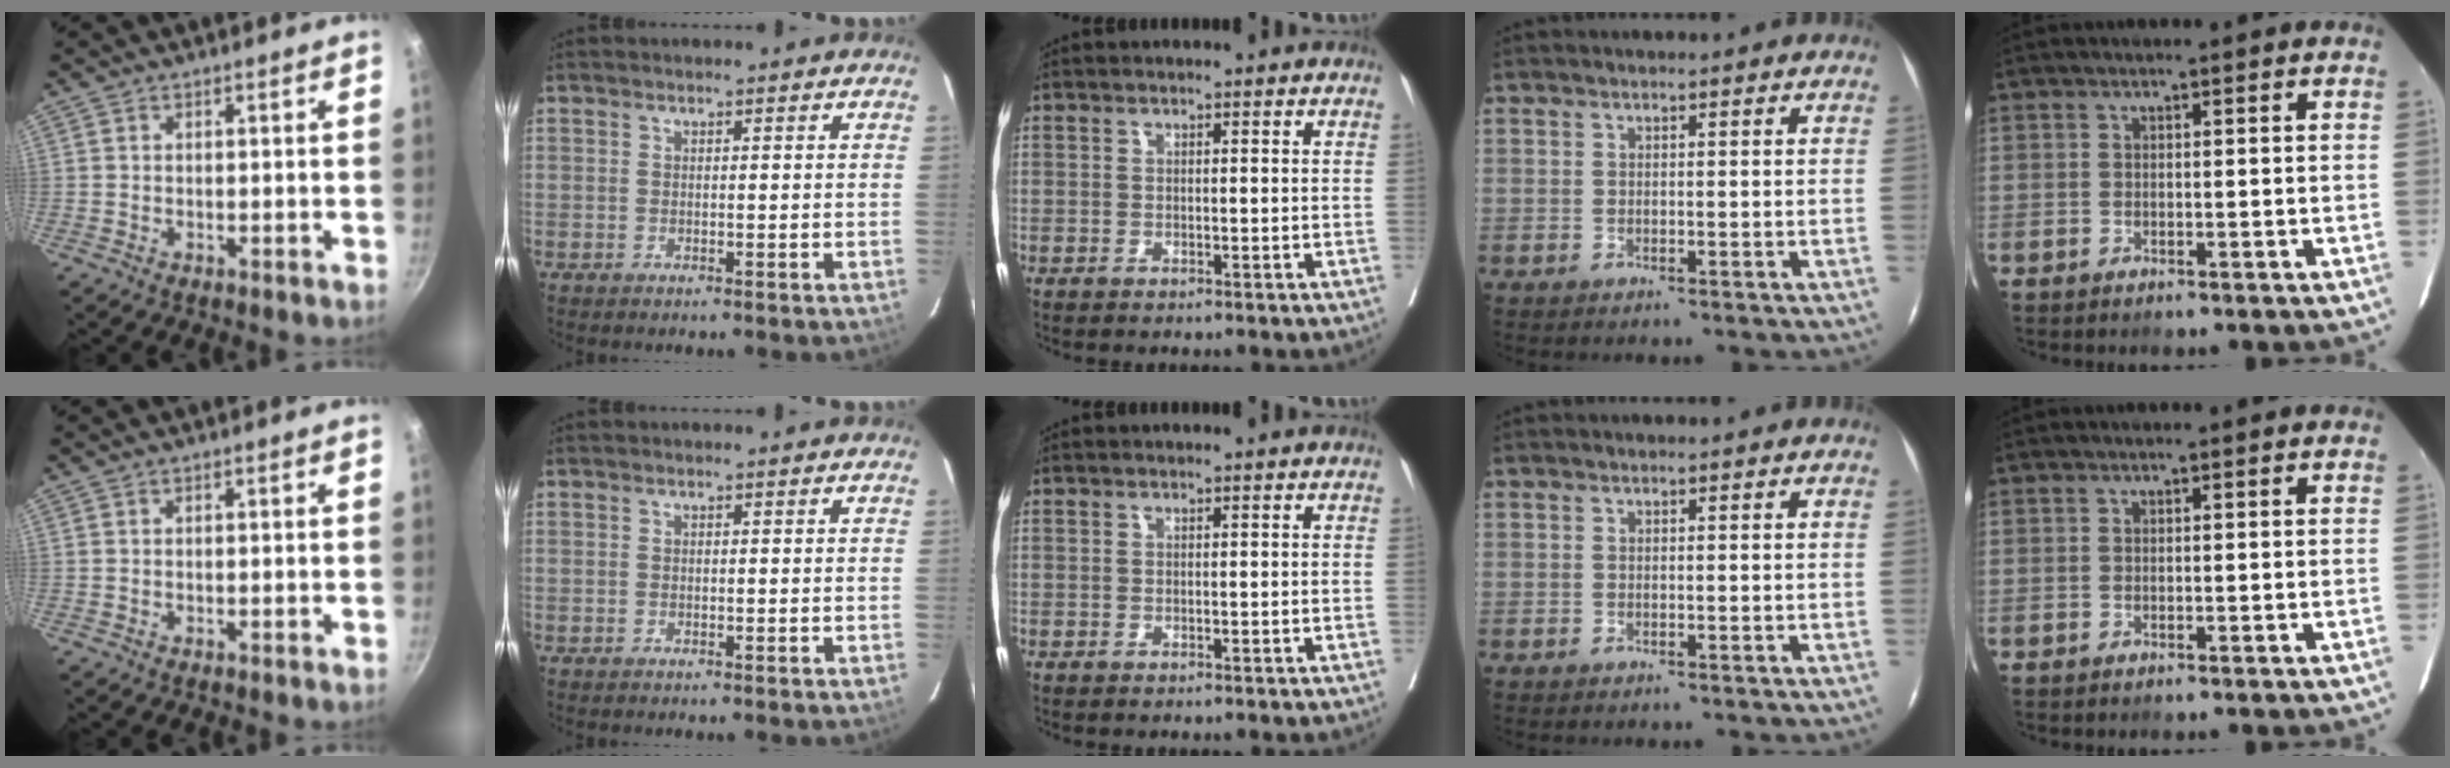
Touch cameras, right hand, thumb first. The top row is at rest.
{}